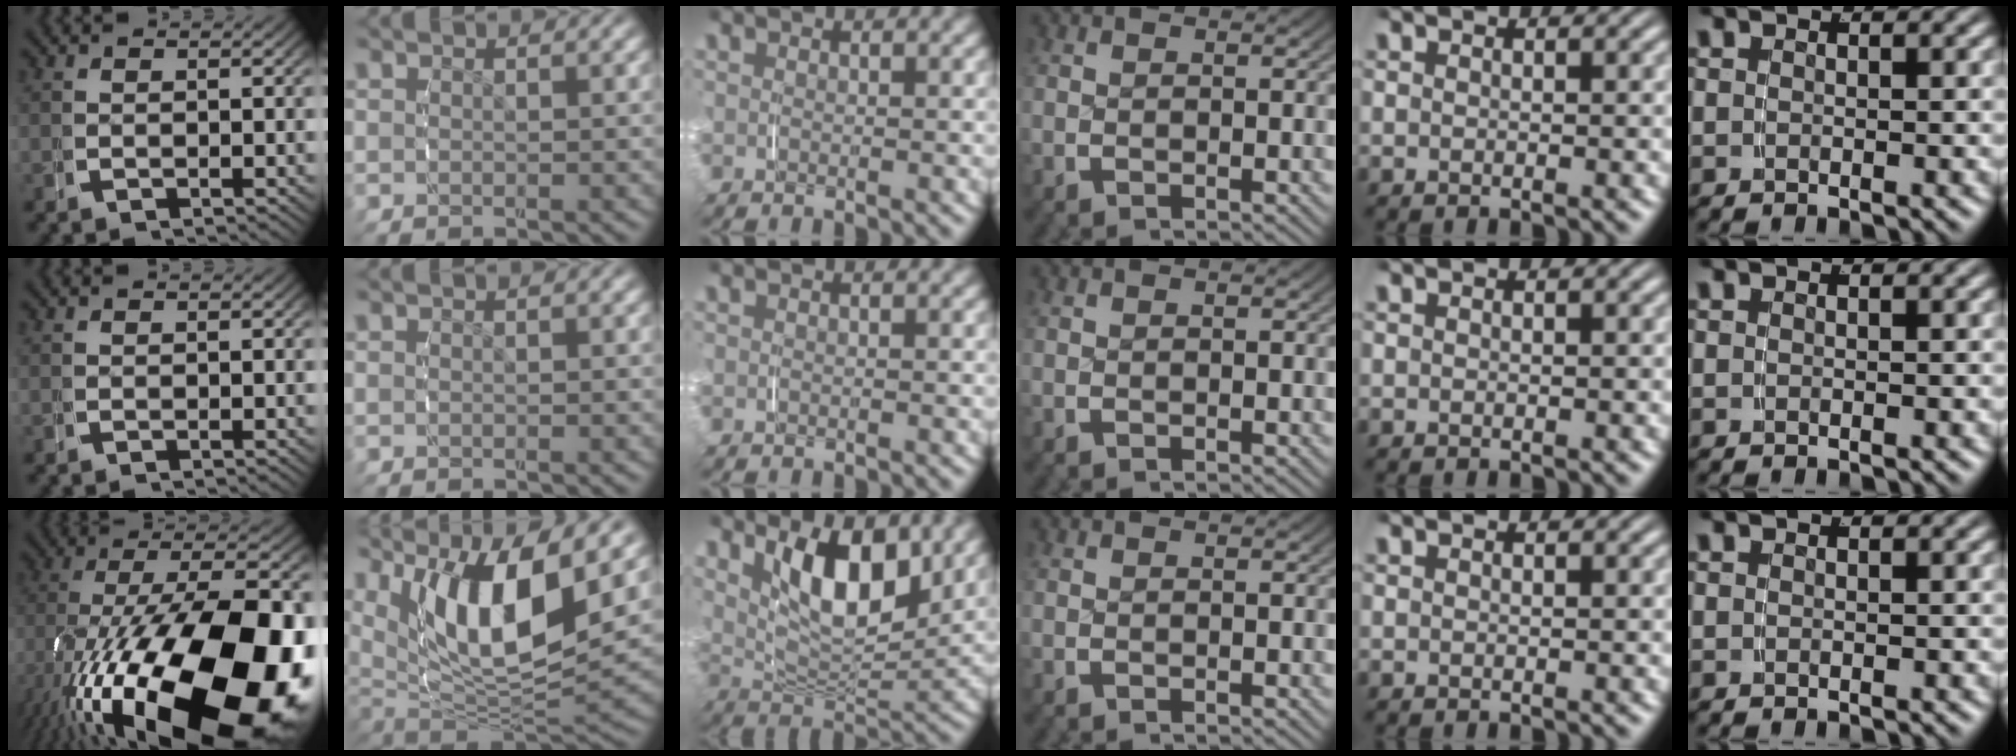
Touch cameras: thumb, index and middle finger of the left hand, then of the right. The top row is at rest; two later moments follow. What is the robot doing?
{"motion": "grasp_and_lifting", "object": "plastic wrap"}